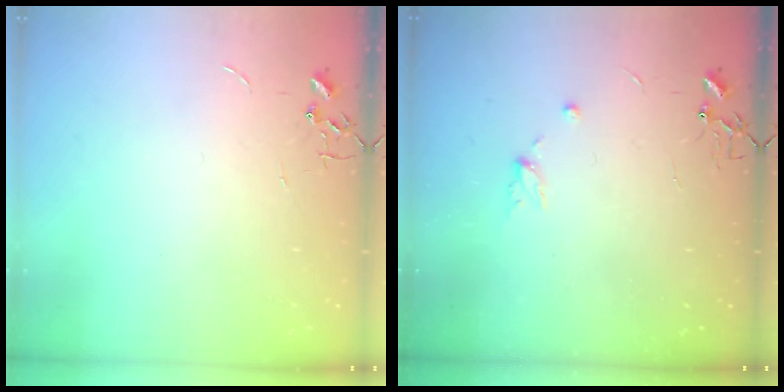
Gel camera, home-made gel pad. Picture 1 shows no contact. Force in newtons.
{"total": 5.0, "press": 4.6, "slide": 1.8}